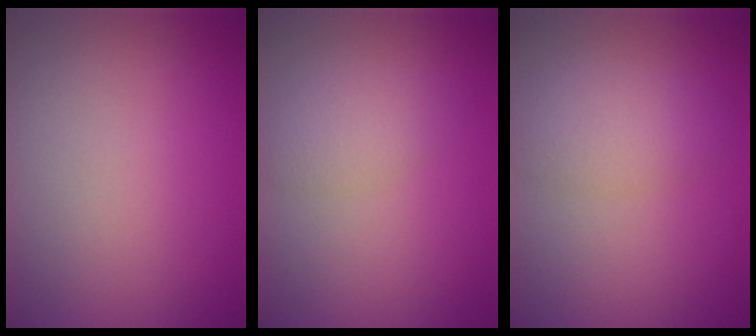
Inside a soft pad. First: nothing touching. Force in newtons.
{"total": 2.1, "press": 2.1, "slide": 0.0}
{"total": 2.8, "press": 2.8, "slide": 0.1}